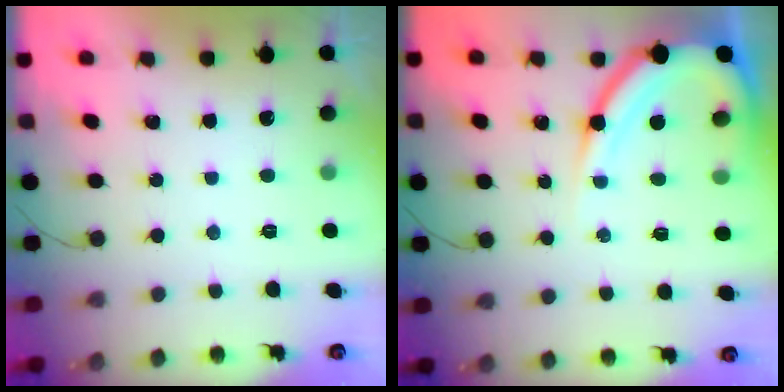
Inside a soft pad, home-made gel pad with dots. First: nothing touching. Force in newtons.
{"total": 13.0, "press": 13.0, "slide": 1.0}